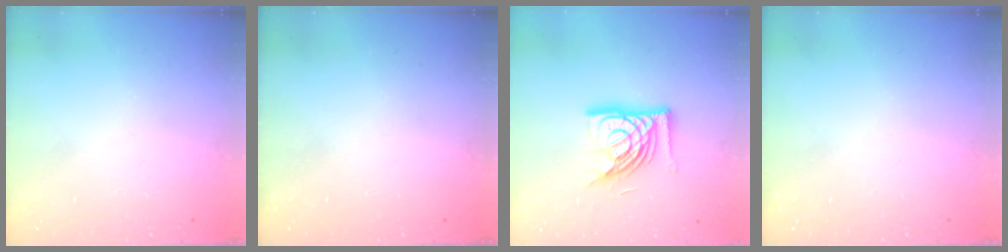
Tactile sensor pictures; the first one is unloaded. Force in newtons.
{"total": 0.0}
{"total": 15.7, "press": 15.5, "slide": 2.2}
{"total": 0.0}